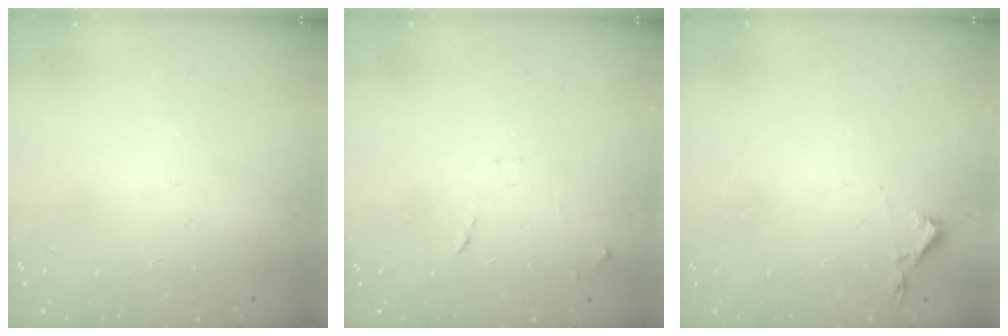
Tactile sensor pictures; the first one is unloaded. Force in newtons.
{"total": 7.5, "press": 7.5, "slide": 0.6}
{"total": 2.9, "press": 2.9, "slide": 0.5}